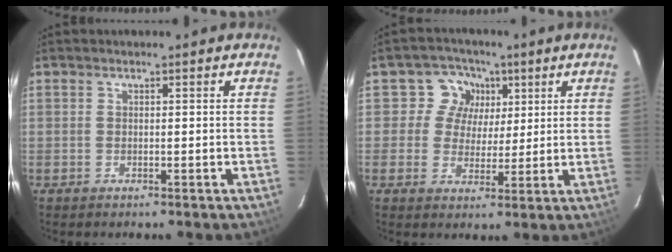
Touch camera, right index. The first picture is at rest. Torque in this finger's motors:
{"motor_torque": [0.02, 0.00, 0.01, 0.00]}